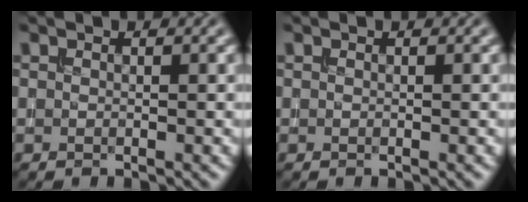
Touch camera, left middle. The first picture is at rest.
{"total": 0.0}